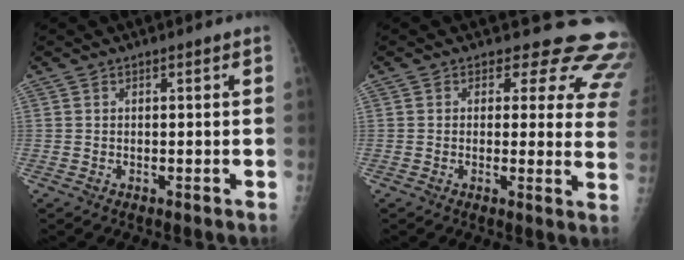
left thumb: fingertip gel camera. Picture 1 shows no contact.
{"total": 14.4, "force": [11.7, 6.9, 4.7], "torque": [-0.001, -0.073, 0.093]}